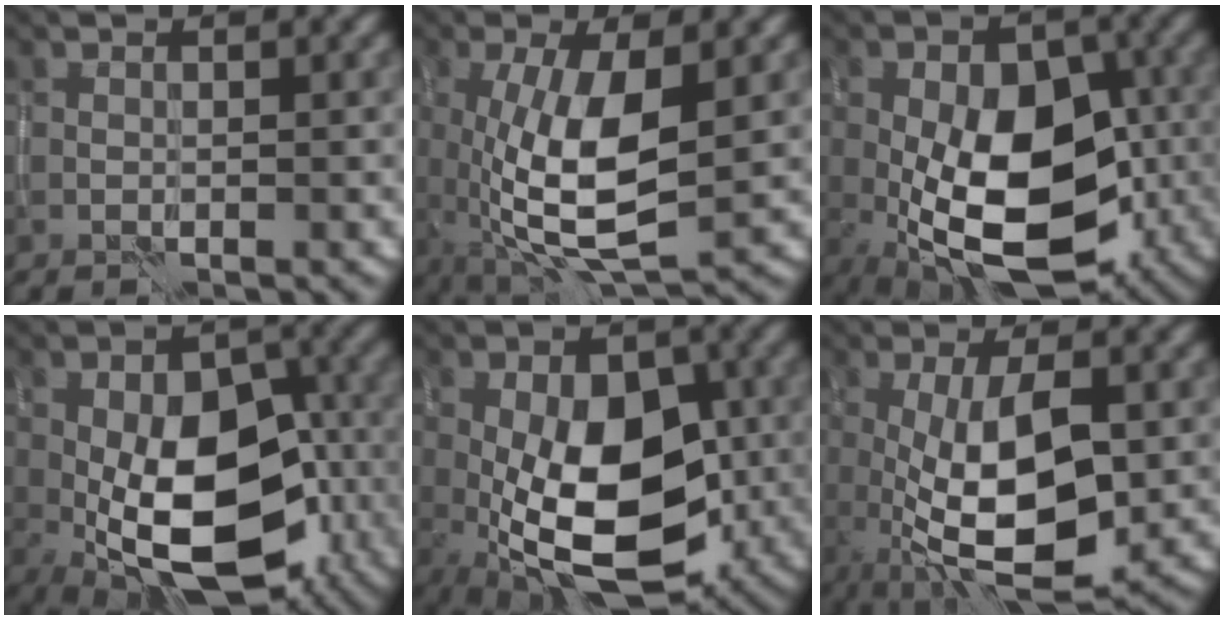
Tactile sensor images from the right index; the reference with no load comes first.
{"total": 8.6, "force": [-0.4, 3.0, 8.0], "torque": [-0.167, -0.014, -0.004]}
{"total": 13.0, "force": [-3.0, 7.3, 10.3], "torque": [-0.185, -0.013, -0.050]}
{"total": 14.2, "force": [-3.5, 8.3, 11.0], "torque": [-0.177, -0.022, -0.043]}
{"total": 11.7, "force": [-2.4, 6.5, 9.4], "torque": [-0.174, -0.015, -0.039]}
{"total": 10.1, "force": [-1.4, 3.8, 9.2], "torque": [-0.175, -0.011, -0.021]}